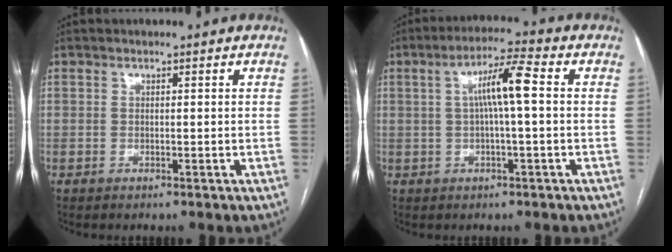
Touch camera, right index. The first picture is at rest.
{"total": 7.1, "force": [0.9, 0.4, 7.0], "torque": [-0.126, 0.019, 0.013]}